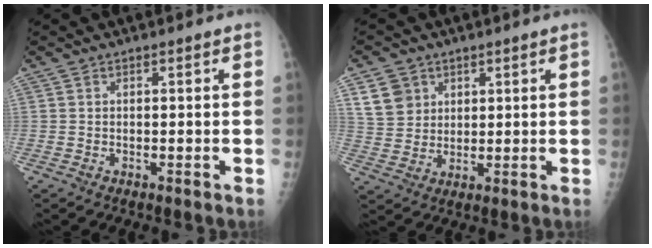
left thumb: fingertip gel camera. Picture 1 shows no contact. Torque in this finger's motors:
{"motor_torque": [0.48, 0.40, 0.00, -0.02, 0.03]}